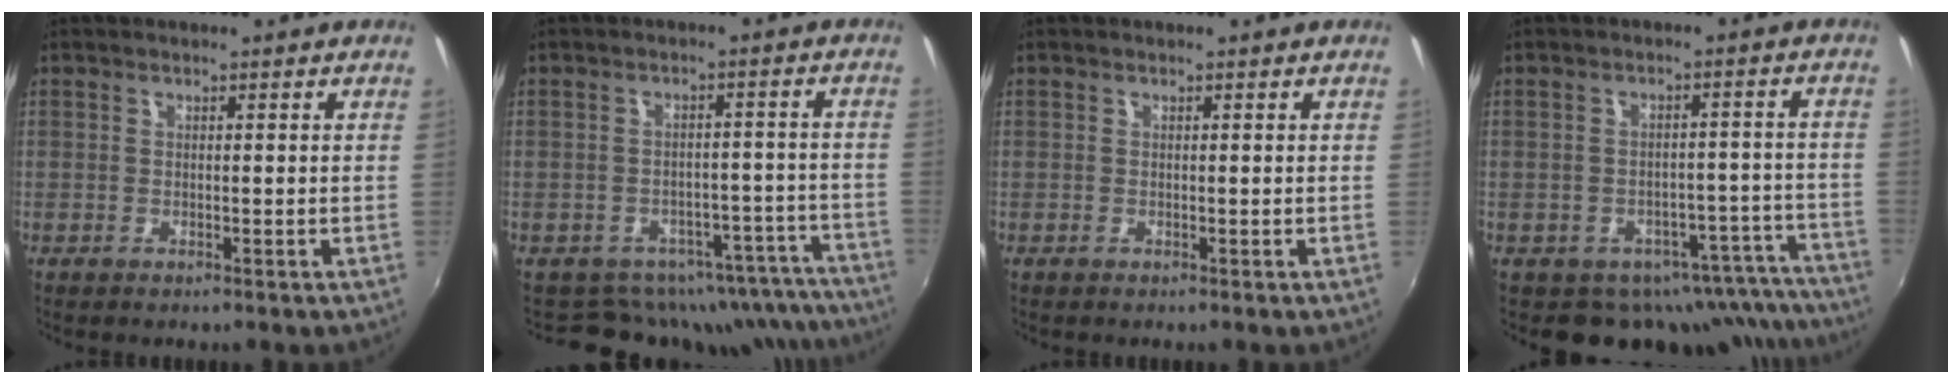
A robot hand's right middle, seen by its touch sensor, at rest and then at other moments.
{"total": 15.2, "force": [-13.7, 6.3, 2.1], "torque": [-0.015, 0.044, -0.155]}
{"total": 0.0}
{"total": 15.4, "force": [-13.1, 7.4, 3.3], "torque": [-0.042, 0.040, -0.142]}